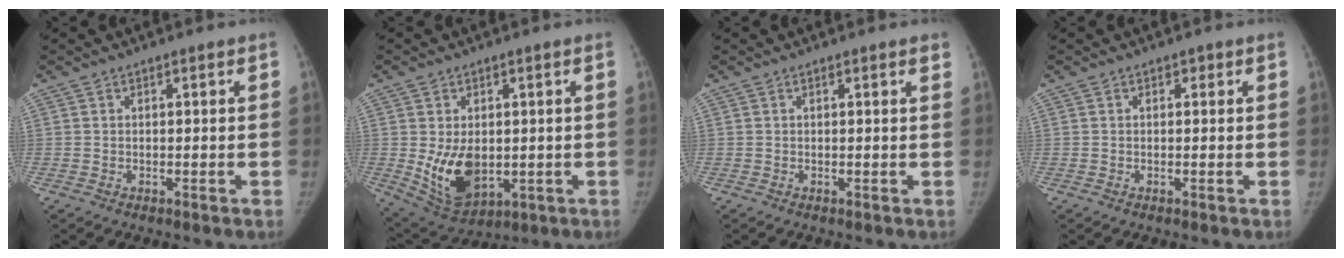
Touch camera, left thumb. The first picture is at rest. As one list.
[{"total": 10.9, "force": [-0.6, 7.3, 8.0], "torque": [-0.112, -0.019, 0.013]}, {"total": 0.9, "force": [0.6, 0.1, 0.6], "torque": [-0.005, 0.000, 0.005]}, {"total": 0.7, "force": [0.3, 0.6, 0.3], "torque": [0.005, 0.000, 0.001]}]